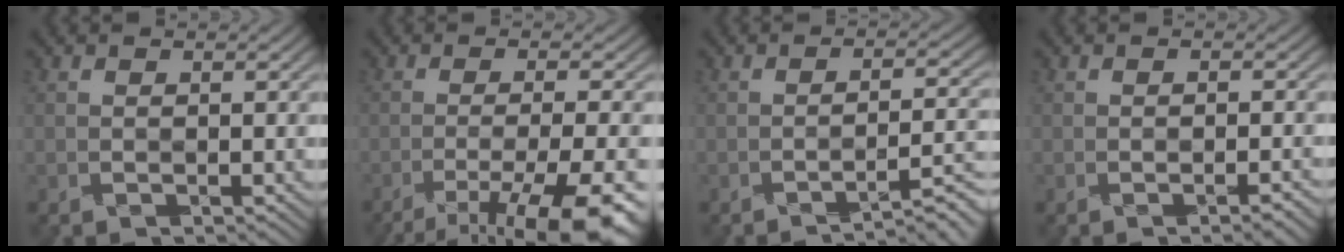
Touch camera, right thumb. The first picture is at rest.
{"total": 12.2, "force": [-7.2, 2.5, 9.5], "torque": [-0.131, 0.001, -0.111]}
{"total": 4.6, "force": [-3.0, 0.6, 3.5], "torque": [-0.044, 0.008, -0.058]}
{"total": 1.9, "force": [-0.9, 0.4, 1.6], "torque": [-0.022, 0.004, -0.016]}